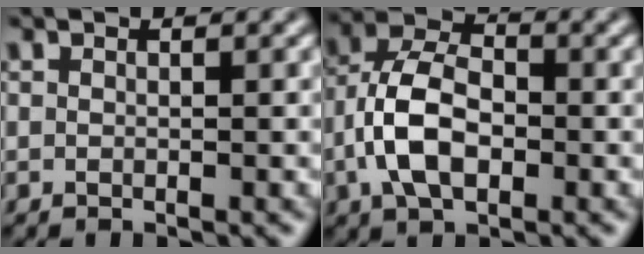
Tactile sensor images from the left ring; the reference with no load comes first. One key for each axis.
{"total": 6.2, "fx": -1.4, "fy": 3.6, "fz": 4.8, "tx": -0.099, "ty": 0.007, "tz": -0.033}